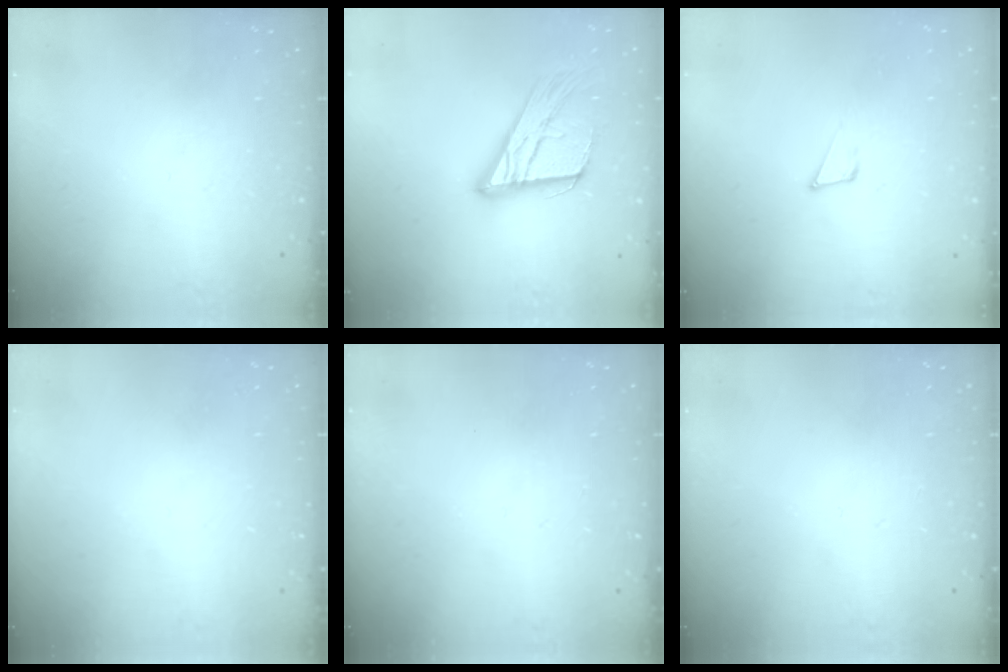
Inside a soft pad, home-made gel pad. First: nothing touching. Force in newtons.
{"total": 18.1, "press": 18.0, "slide": 1.6}
{"total": 4.3, "press": 4.3, "slide": 0.1}
{"total": 0.0}
{"total": 0.0}
{"total": 0.0}